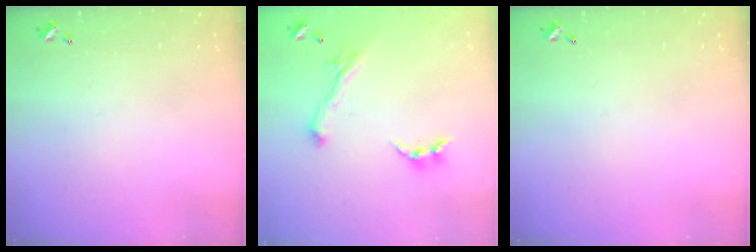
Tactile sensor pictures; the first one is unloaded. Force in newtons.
{"total": 1.8, "press": 1.7, "slide": 0.4}
{"total": 0.0}